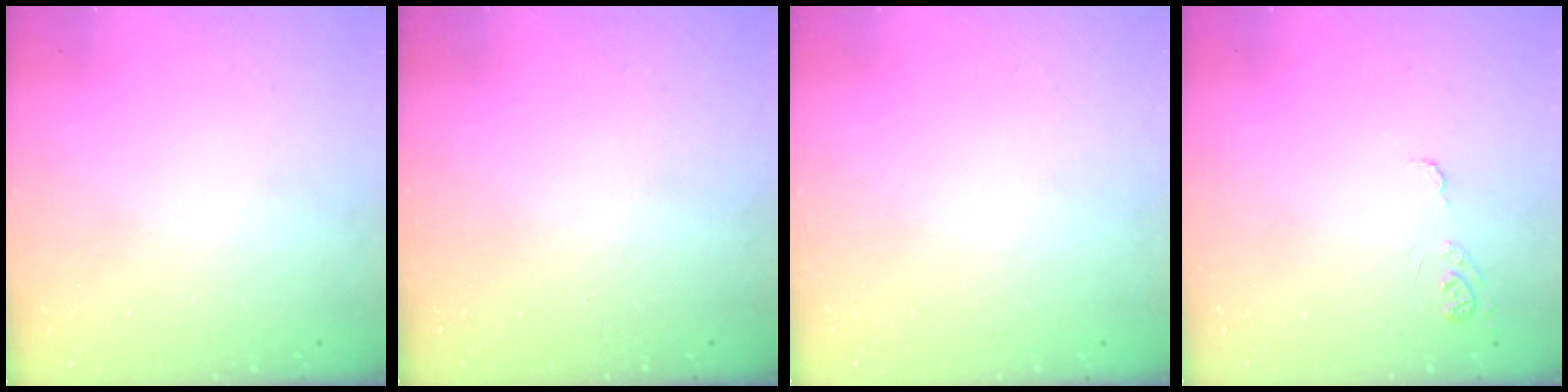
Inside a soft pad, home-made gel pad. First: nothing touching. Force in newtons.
{"total": 0.0}
{"total": 0.0}
{"total": 7.2, "press": 7.2, "slide": 0.7}